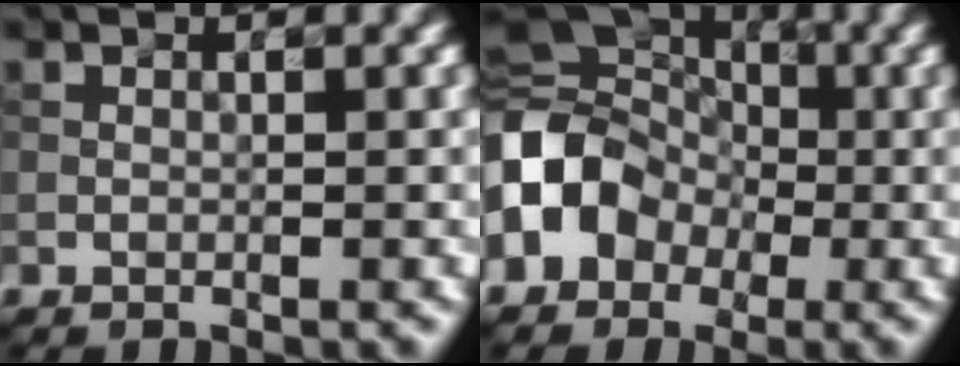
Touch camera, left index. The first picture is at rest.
{"total": 10.6, "force": [-1.7, 8.9, 5.4], "torque": [-0.090, 0.006, -0.070]}